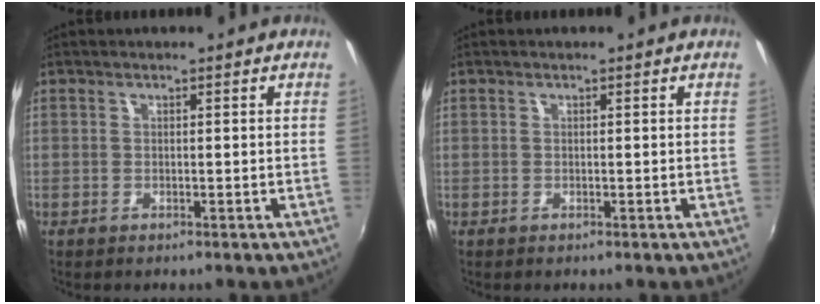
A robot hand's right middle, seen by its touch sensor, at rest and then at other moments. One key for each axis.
{"total": 0.0}